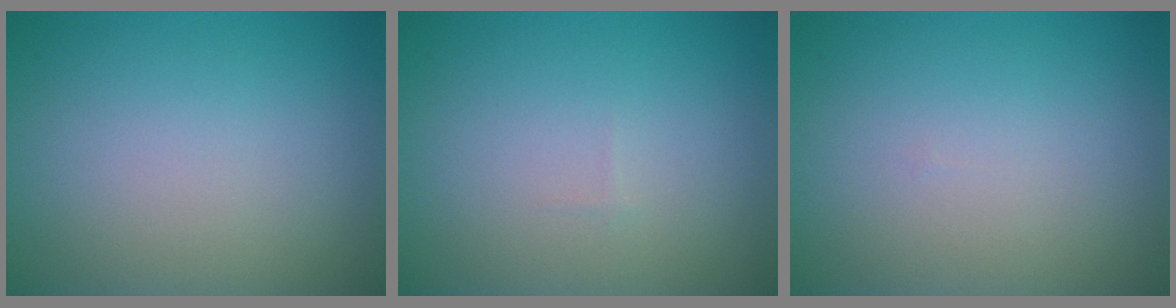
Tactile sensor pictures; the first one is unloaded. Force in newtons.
{"total": 0.0}
{"total": 0.0}